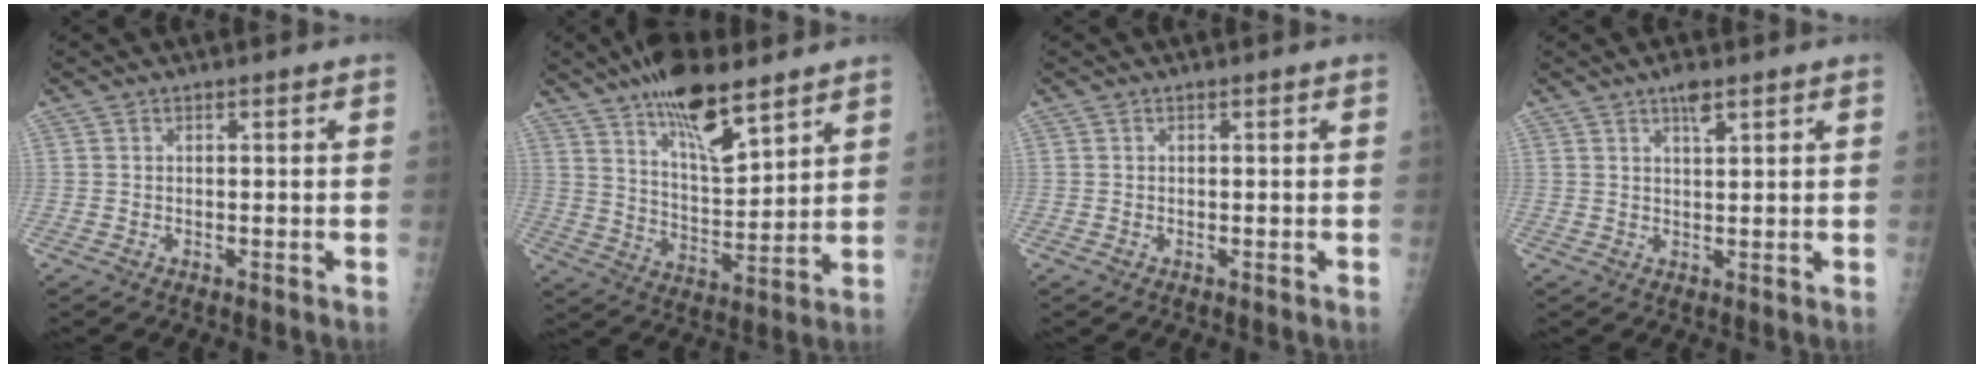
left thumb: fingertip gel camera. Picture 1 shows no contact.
{"total": 15.0, "force": [10.1, 5.0, 9.8], "torque": [-0.143, -0.056, 0.181]}
{"total": 0.0}
{"total": 3.1, "force": [2.0, 0.9, 2.2], "torque": [-0.033, -0.006, 0.034]}